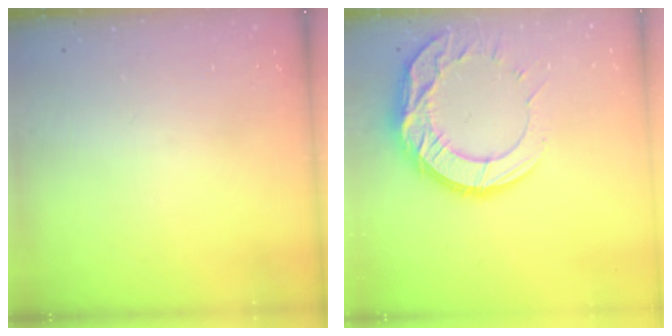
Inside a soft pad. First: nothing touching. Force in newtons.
{"total": 15.6, "press": 15.5, "slide": 1.1}